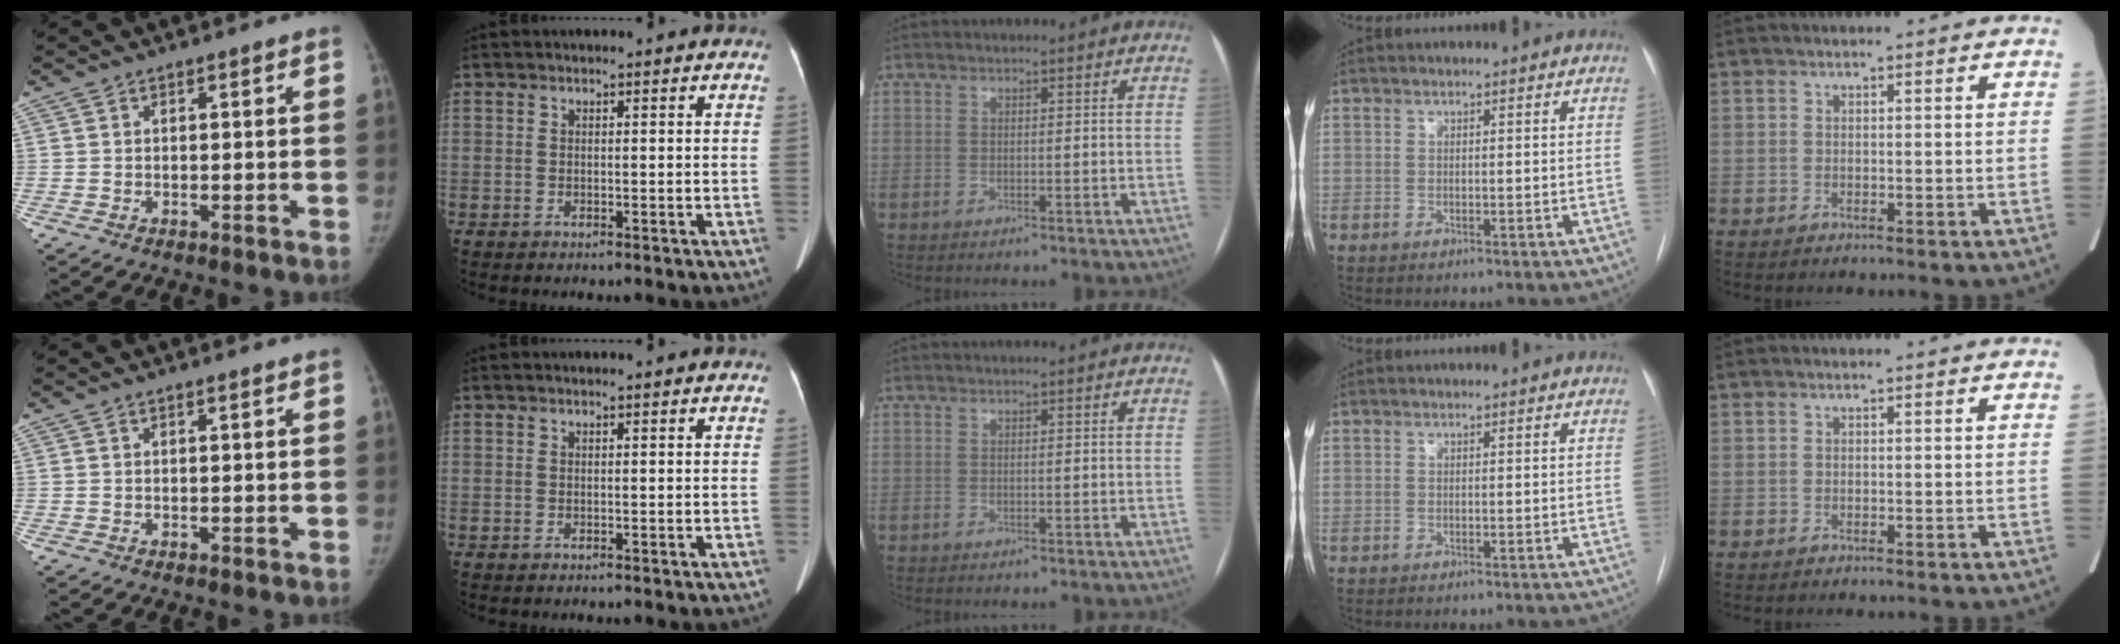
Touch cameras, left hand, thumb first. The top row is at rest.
{"thumb": {"total": 0.6, "force": [0.5, 0.1, 0.4], "torque": [-0.007, -0.001, 0.008]}, "index": {"total": 0.6, "force": [0.6, -0.1, 0.2], "torque": [-0.006, 0.006, 0.010]}}